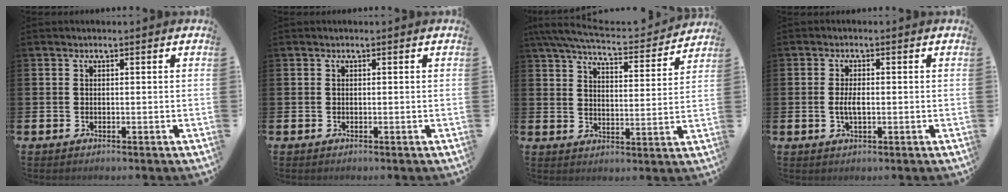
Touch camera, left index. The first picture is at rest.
{"total": 0.0}
{"total": 6.4, "force": [5.8, 1.3, 2.3], "torque": [-0.068, -0.041, 0.096]}
{"total": 2.6, "force": [-0.2, 1.1, 2.4], "torque": [-0.045, 0.002, -0.006]}